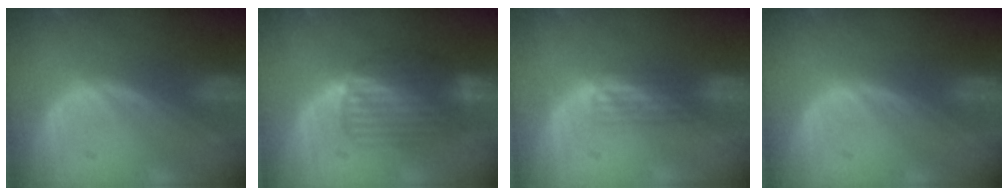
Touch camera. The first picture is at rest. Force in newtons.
{"total": 6.6, "press": 6.5, "slide": 1.1}
{"total": 2.2, "press": 1.8, "slide": 1.2}
{"total": 0.0}